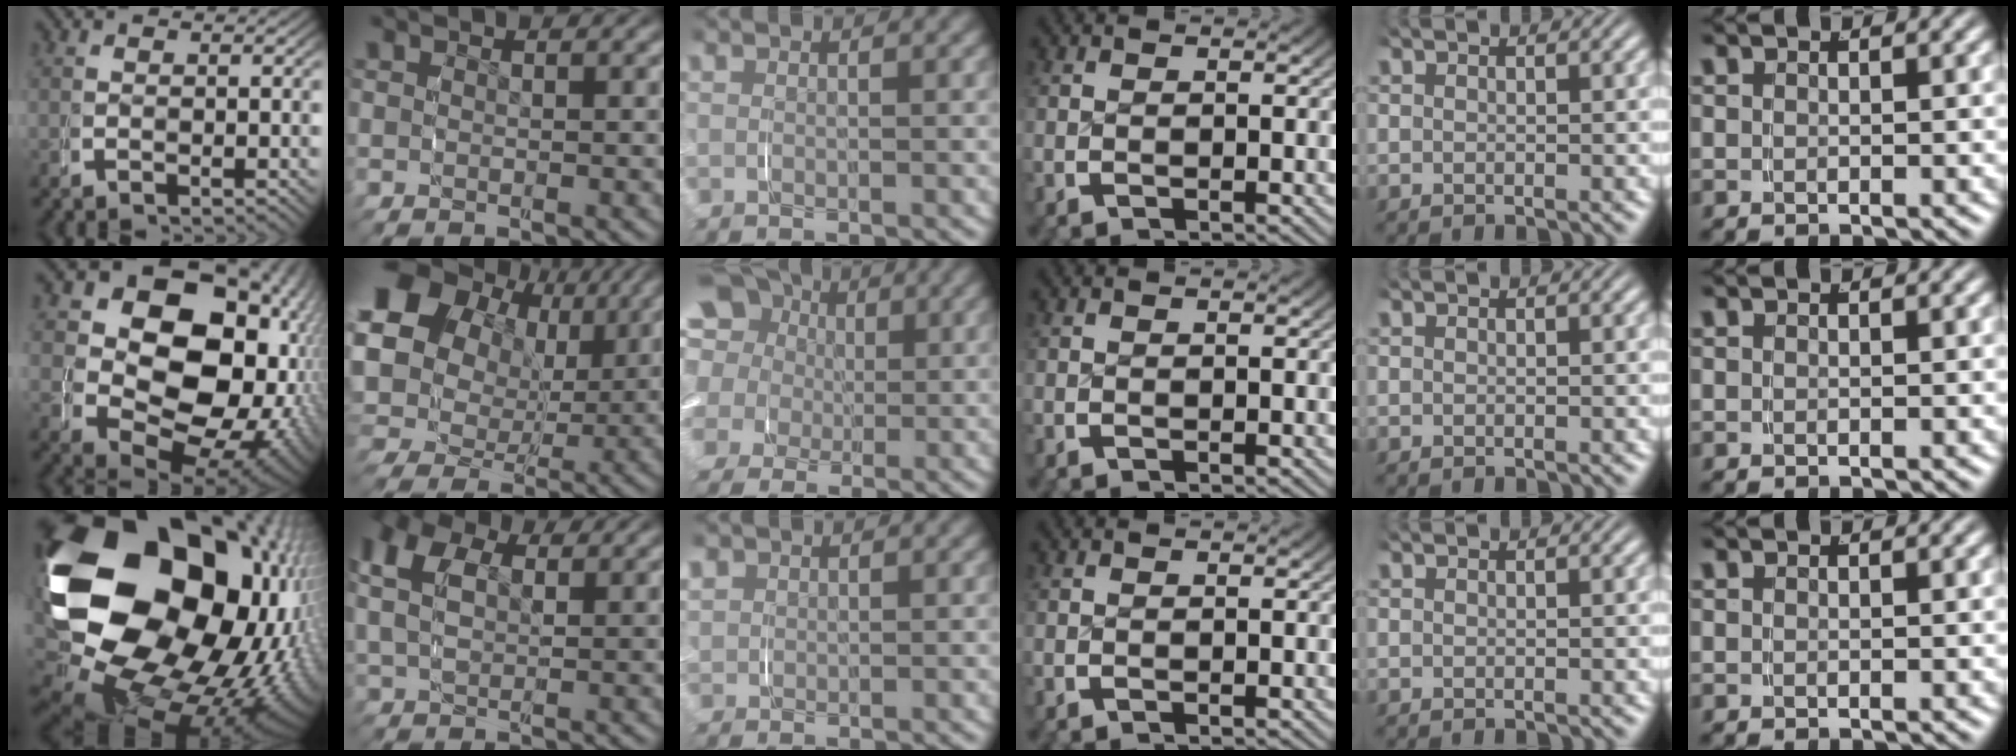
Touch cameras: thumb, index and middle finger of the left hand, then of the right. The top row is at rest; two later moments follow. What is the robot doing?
{"motion": "grasp_and_lifting", "object": "shoes"}